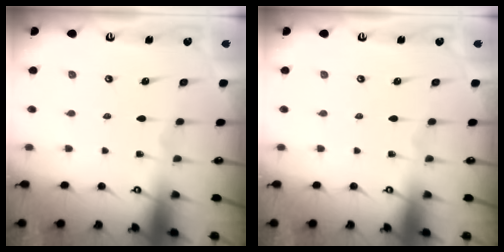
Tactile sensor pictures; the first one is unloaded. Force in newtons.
{"total": 0.0}